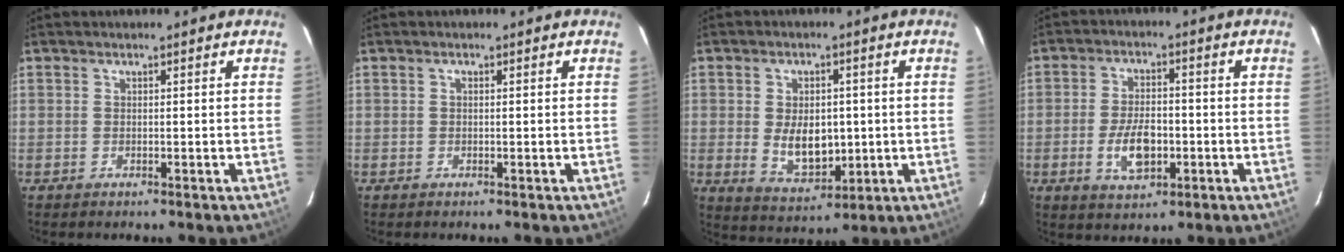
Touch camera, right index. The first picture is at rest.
{"total": 0.0}
{"total": 8.8, "force": [-0.4, 5.5, 6.9], "torque": [-0.129, -0.008, 0.009]}
{"total": 8.3, "force": [-2.4, 4.4, 6.6], "torque": [-0.130, 0.001, -0.036]}